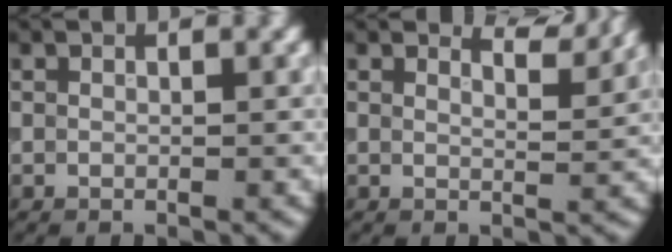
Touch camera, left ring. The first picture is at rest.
{"total": 3.0, "force": [2.7, 0.5, 1.0], "torque": [-0.009, -0.004, 0.028]}